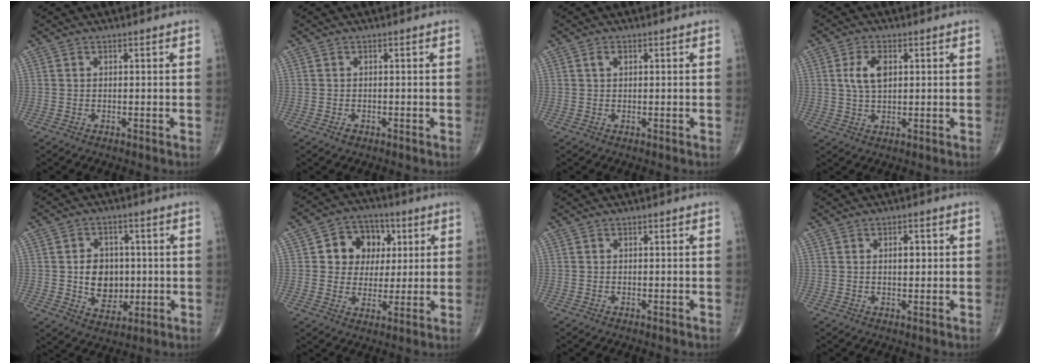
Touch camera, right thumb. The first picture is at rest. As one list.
[{"total": 0.8, "force": [-0.5, 0.6, 0.4], "torque": [-0.002, 0.001, -0.007]}, {"total": 1.1, "force": [0.5, 0.7, 0.7], "torque": [-0.014, 0.005, 0.008]}, {"total": 5.3, "force": [1.2, 2.8, 4.3], "torque": [-0.085, 0.000, 0.023]}, {"total": 9.1, "force": [-0.2, 7.2, 5.6], "torque": [-0.049, 0.001, 0.006]}, {"total": 10.8, "force": [2.7, 9.1, 5.3], "torque": [-0.025, 0.001, 0.041]}, {"total": 0.0}, {"total": 2.9, "force": [0.5, 1.5, 2.4], "torque": [-0.029, 0.000, 0.007]}]